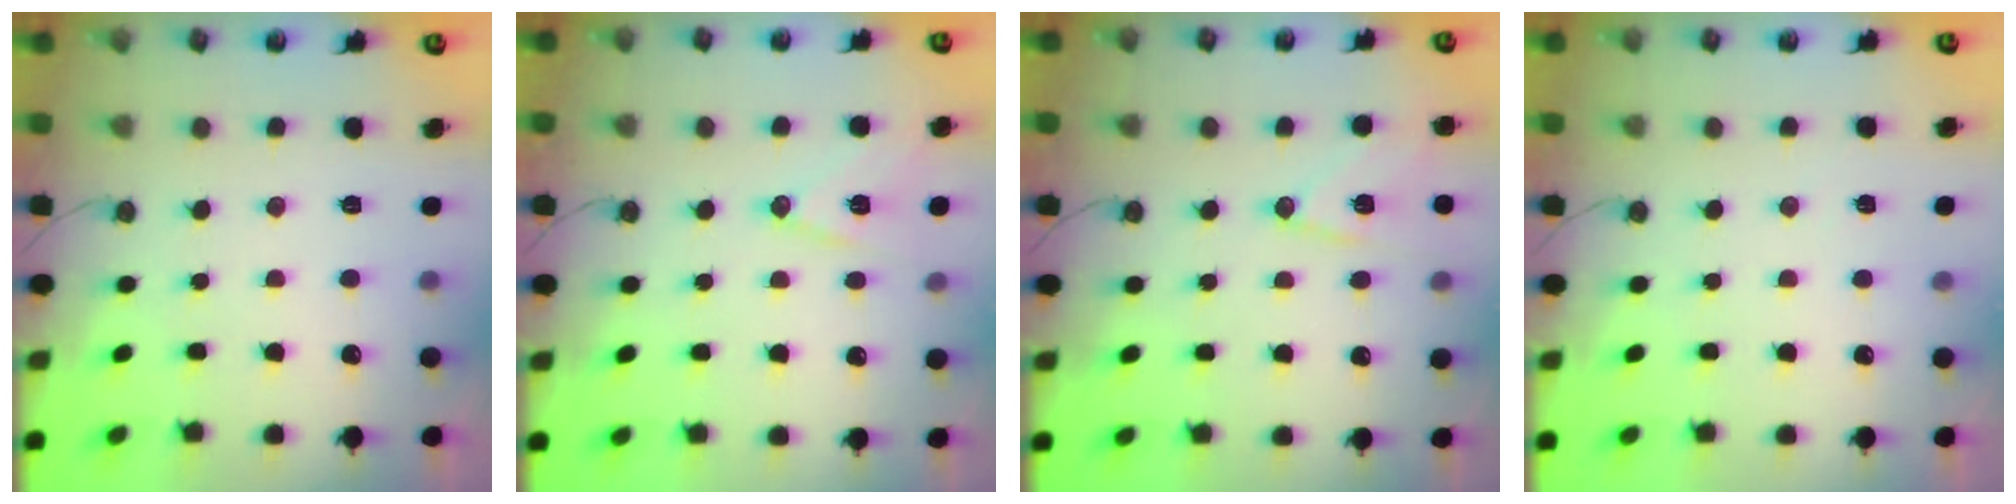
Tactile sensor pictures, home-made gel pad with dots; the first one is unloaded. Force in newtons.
{"total": 11.8, "press": 11.3, "slide": 3.2}
{"total": 10.5, "press": 10.5, "slide": 0.8}
{"total": 2.4, "press": 2.2, "slide": 1.1}